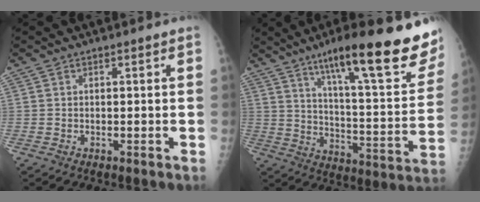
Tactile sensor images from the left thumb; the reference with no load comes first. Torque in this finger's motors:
{"motor_torque": [0.60, 0.62, 1.35, -1.26, 0.11]}